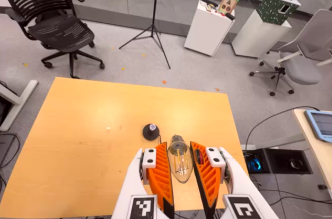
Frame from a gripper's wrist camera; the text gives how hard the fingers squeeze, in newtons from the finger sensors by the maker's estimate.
{"total": 9.9, "left": 9.3, "right": 10.4}